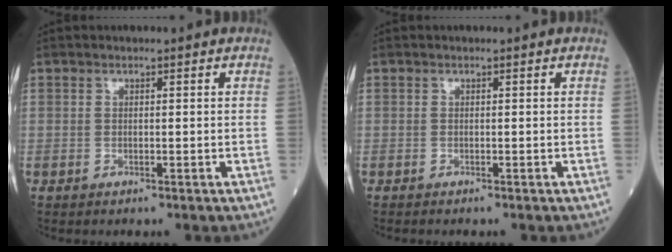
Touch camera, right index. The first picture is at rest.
{"total": 0.5, "force": [-0.5, 0.0, 0.1], "torque": [-0.002, -0.001, -0.012]}